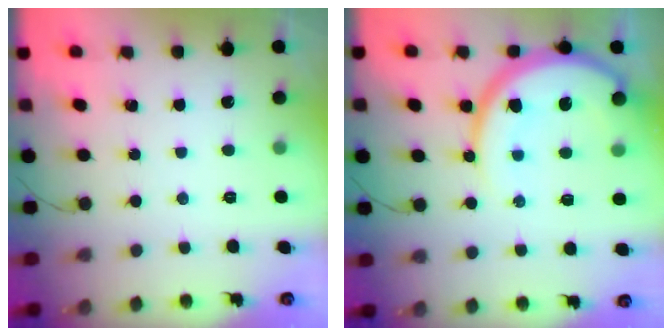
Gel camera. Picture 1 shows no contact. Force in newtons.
{"total": 15.0, "press": 14.9, "slide": 1.9}